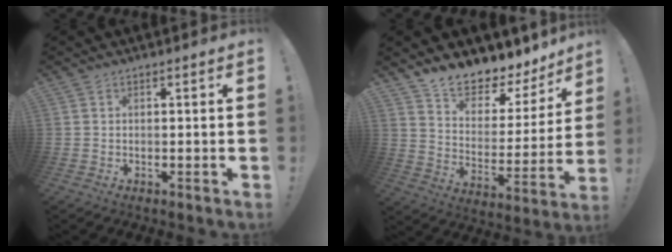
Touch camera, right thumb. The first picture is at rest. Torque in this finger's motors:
{"motor_torque": [-0.63, 1.68, 0.31, 0.07, 0.01]}